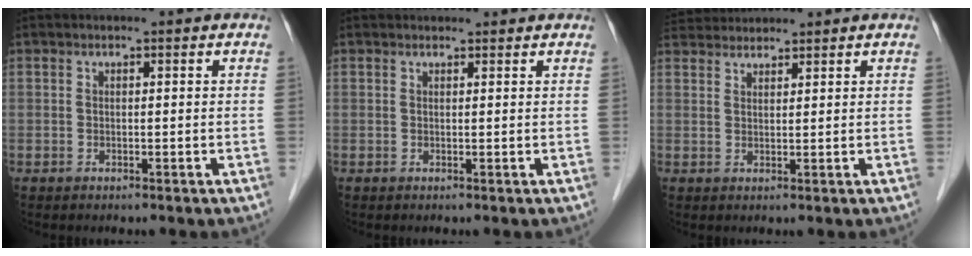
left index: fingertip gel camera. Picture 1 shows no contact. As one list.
[{"total": 2.3, "force": [2.1, 0.9, 0.2], "torque": [0.007, 0.017, 0.030]}, {"total": 5.6, "force": [5.4, 1.1, 1.0], "torque": [-0.017, 0.027, 0.102]}]